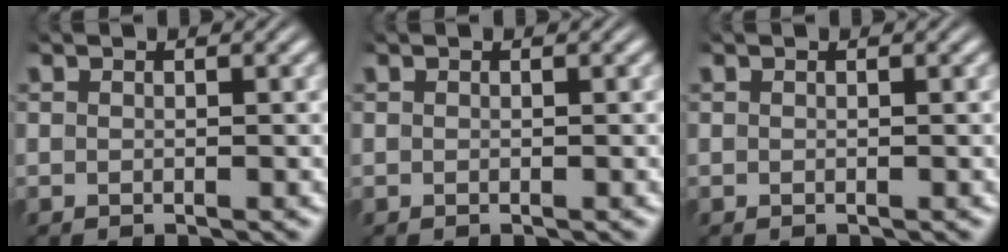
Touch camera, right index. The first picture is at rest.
{"total": 0.0}
{"total": 0.0}